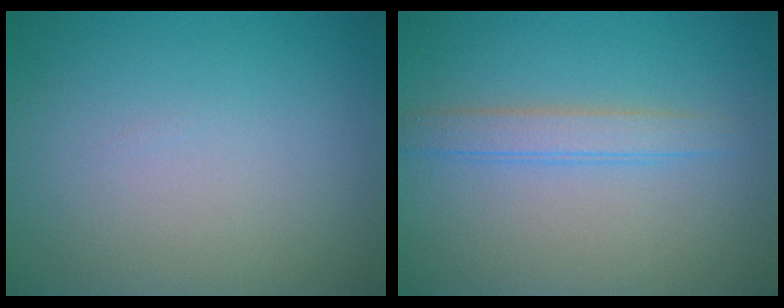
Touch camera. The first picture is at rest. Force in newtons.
{"total": 2.2, "press": 2.2, "slide": 0.1}